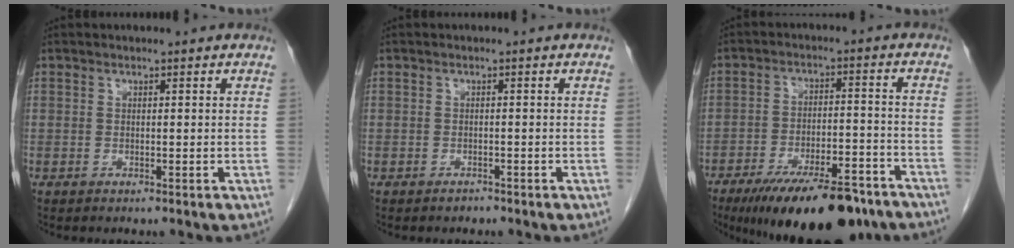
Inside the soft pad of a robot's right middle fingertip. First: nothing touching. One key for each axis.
{"total": 0.8, "fx": -0.7, "fy": 0.4, "fz": 0.0, "tx": 0.000, "ty": 0.000, "tz": -0.012}
{"total": 17.6, "fx": -13.4, "fy": 4.5, "fz": 10.5, "tx": -0.133, "ty": 0.000, "tz": -0.208}